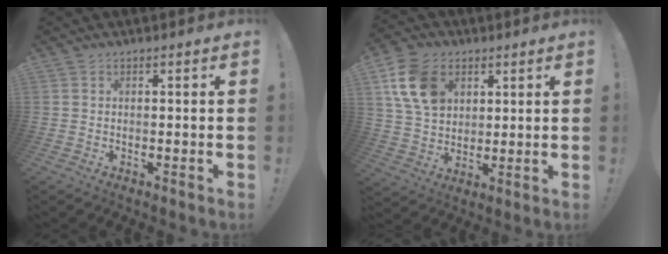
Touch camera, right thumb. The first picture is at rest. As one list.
[{"total": 15.1, "force": [5.9, 11.1, 8.4], "torque": [-0.131, -0.012, 0.119]}]